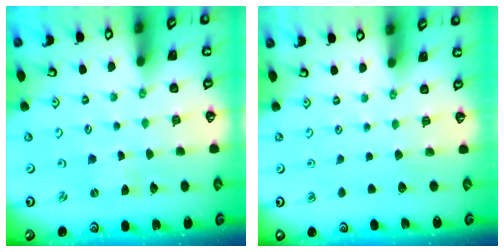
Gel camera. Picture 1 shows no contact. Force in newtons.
{"total": 0.0}